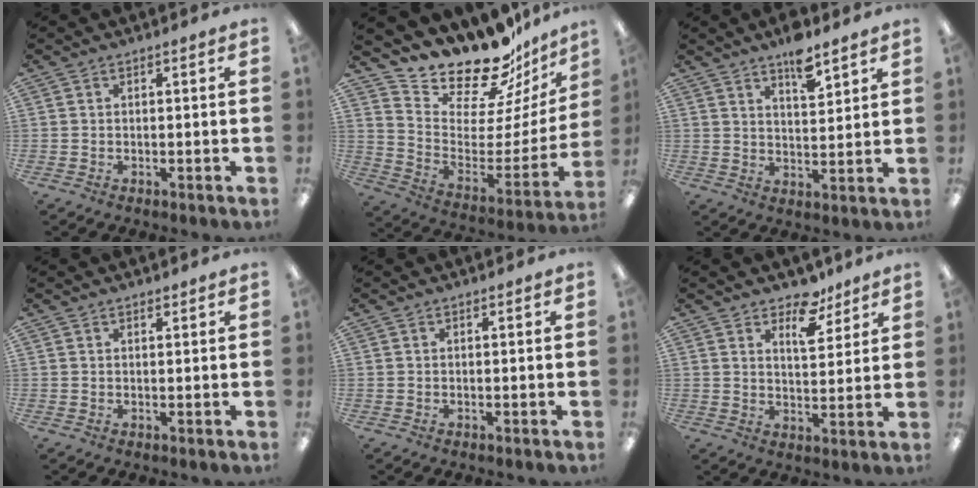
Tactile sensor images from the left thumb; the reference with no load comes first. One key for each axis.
{"total": 20.3, "fx": 18.2, "fy": 6.3, "fz": 6.5, "tx": -0.095, "ty": -0.160, "tz": 0.314}
{"total": 7.5, "fx": 5.9, "fy": 2.4, "fz": 4.0, "tx": -0.053, "ty": -0.040, "tz": 0.099}
{"total": 1.0, "fx": 0.9, "fy": 0.3, "fz": 0.3, "tx": -0.006, "ty": 0.000, "tz": 0.017}
{"total": 0.0}
{"total": 8.3, "fx": 5.9, "fy": 4.1, "fz": 4.1, "tx": -0.042, "ty": -0.033, "tz": 0.099}